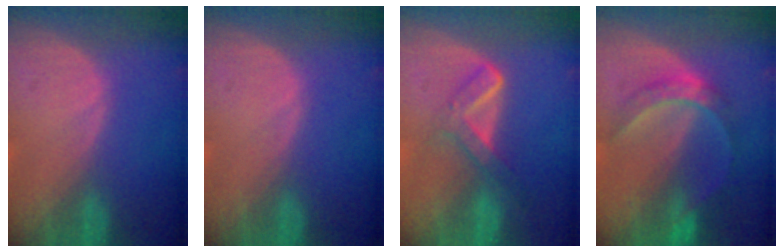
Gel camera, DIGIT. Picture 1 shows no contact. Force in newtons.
{"total": 0.0}
{"total": 5.5, "press": 4.7, "slide": 2.8}
{"total": 6.0, "press": 5.8, "slide": 1.4}